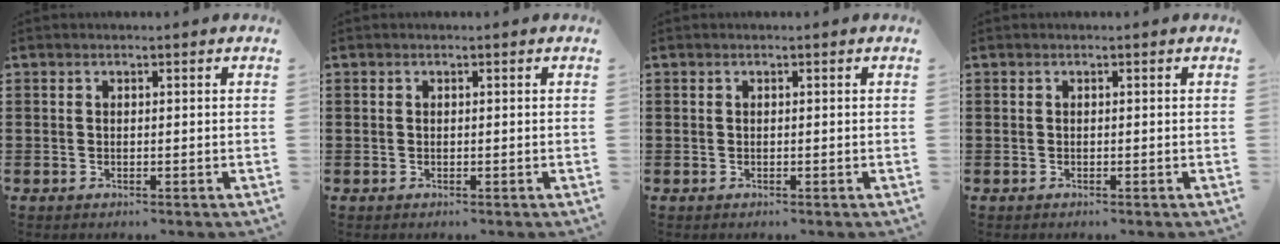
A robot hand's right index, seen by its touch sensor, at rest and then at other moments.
{"total": 0.0}
{"total": 0.0}
{"total": 0.0}